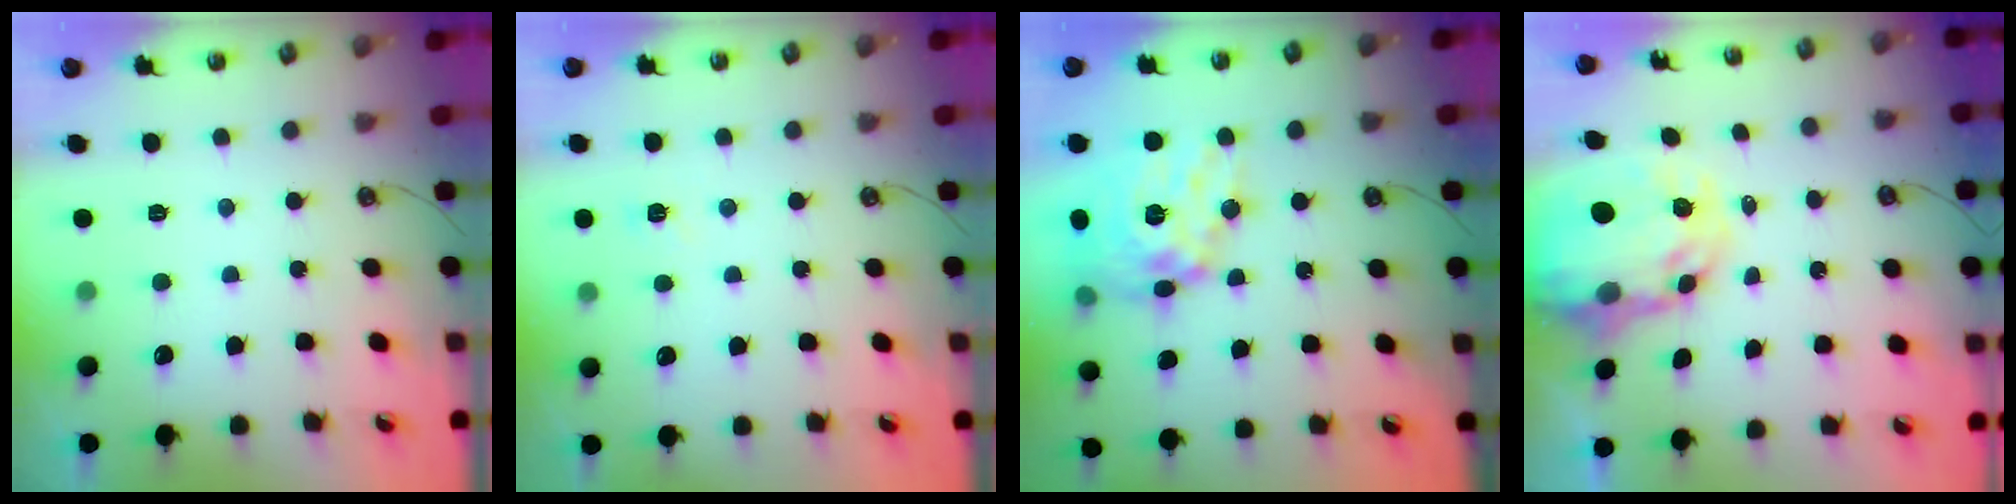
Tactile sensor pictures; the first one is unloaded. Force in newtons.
{"total": 2.9, "press": 2.8, "slide": 0.5}
{"total": 21.6, "press": 21.5, "slide": 2.1}
{"total": 9.5, "press": 9.4, "slide": 0.9}